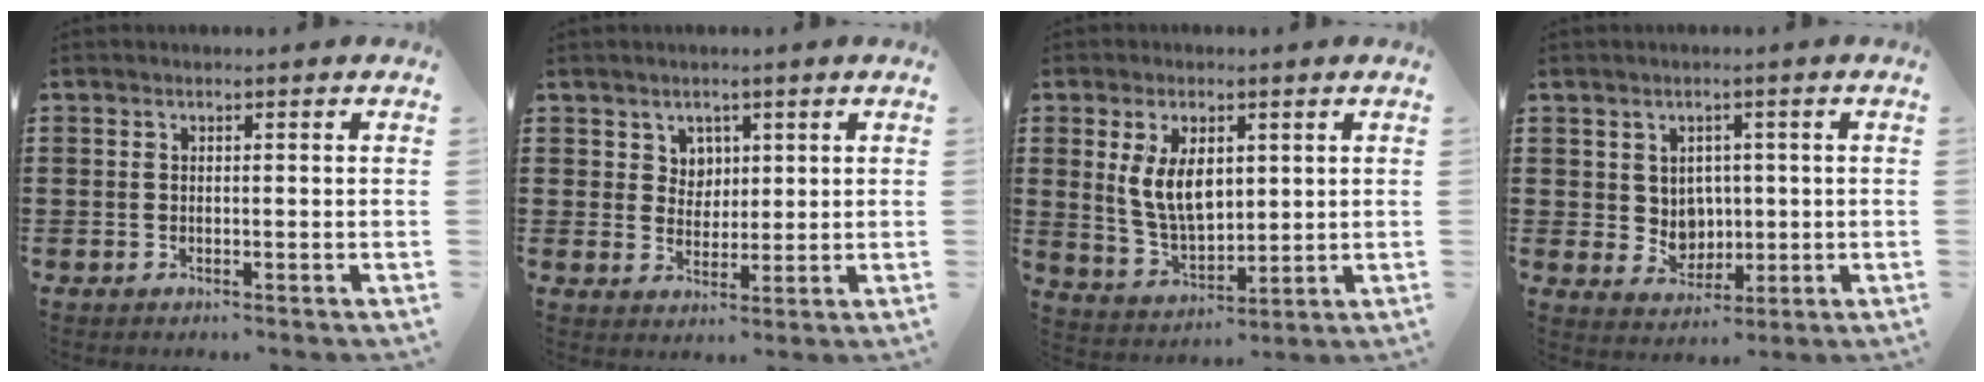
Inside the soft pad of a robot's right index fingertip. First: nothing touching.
{"total": 3.5, "force": [1.9, 2.9, 0.5], "torque": [-0.023, 0.011, 0.035]}
{"total": 7.7, "force": [2.0, 4.4, 6.0], "torque": [-0.126, 0.005, 0.033]}
{"total": 3.8, "force": [1.8, 3.2, 0.9], "torque": [-0.019, -0.006, 0.030]}